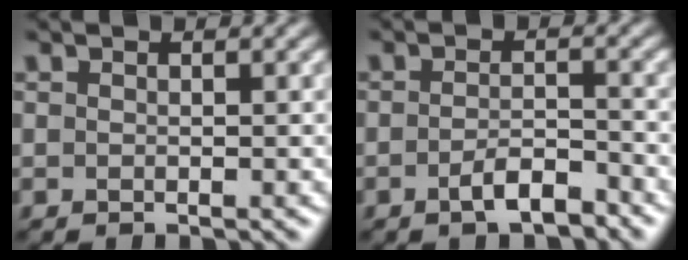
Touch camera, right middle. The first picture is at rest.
{"total": 2.5, "force": [-1.4, 0.9, 1.8], "torque": [-0.036, 0.008, -0.026]}